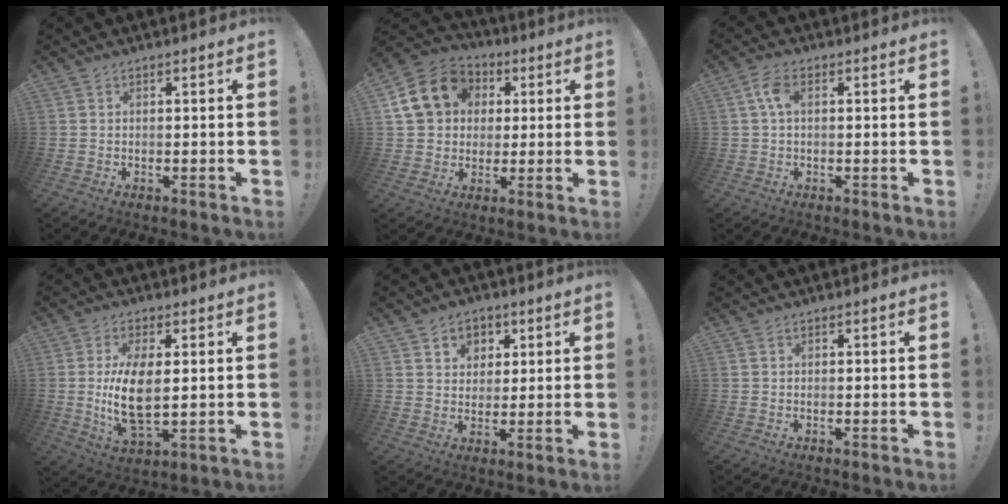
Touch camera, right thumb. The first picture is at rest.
{"total": 16.0, "force": [4.5, 13.4, 7.6], "torque": [-0.117, 0.000, 0.094]}
{"total": 4.8, "force": [0.8, 2.6, 4.0], "torque": [-0.079, 0.006, 0.012]}
{"total": 11.7, "force": [0.8, 5.2, 10.5], "torque": [-0.205, -0.022, 0.009]}
{"total": 6.4, "force": [2.5, 5.7, 1.3], "torque": [-0.016, -0.021, 0.048]}
{"total": 0.0}